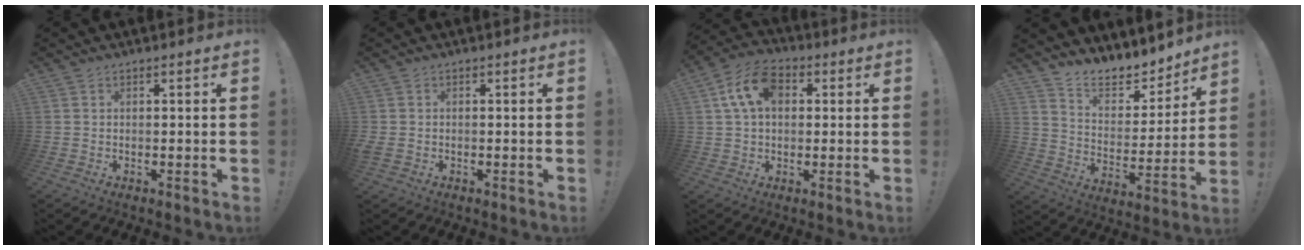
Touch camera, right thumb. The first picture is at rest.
{"total": 1.2, "force": [-0.3, 0.9, 0.7], "torque": [-0.019, 0.006, -0.003]}
{"total": 12.0, "force": [3.2, 7.9, 8.4], "torque": [-0.157, 0.018, 0.066]}
{"total": 10.5, "force": [9.7, 3.4, 2.1], "torque": [-0.044, -0.088, 0.178]}